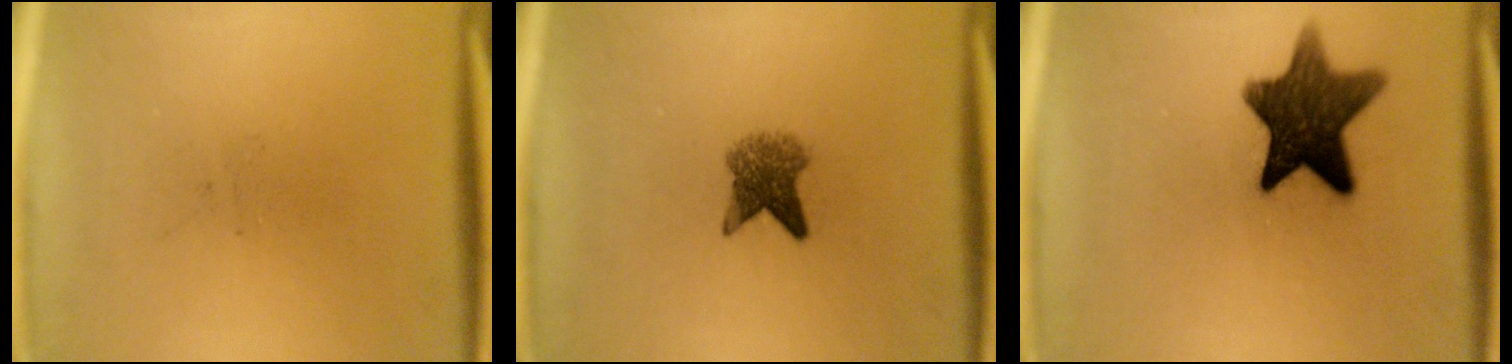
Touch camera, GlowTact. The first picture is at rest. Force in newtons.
{"total": 4.0}
{"total": 12.3}